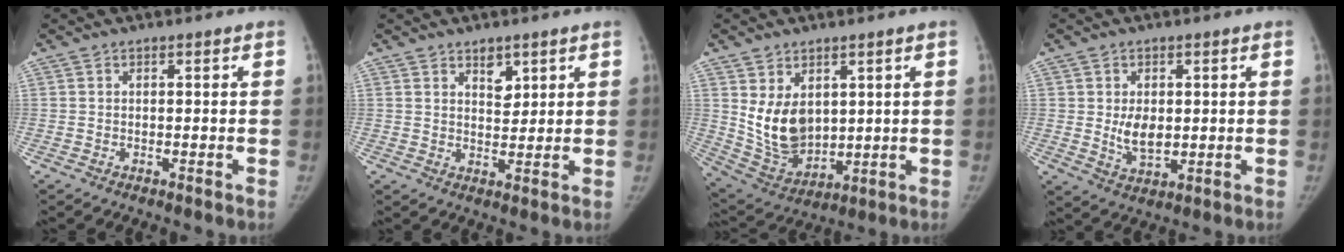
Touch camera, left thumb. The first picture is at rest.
{"total": 3.9, "force": [2.4, 2.3, 2.1], "torque": [-0.011, -0.018, 0.041]}
{"total": 11.2, "force": [2.8, 7.8, 7.6], "torque": [-0.106, -0.027, 0.080]}
{"total": 6.0, "force": [0.5, 4.1, 4.3], "torque": [-0.054, -0.012, 0.019]}